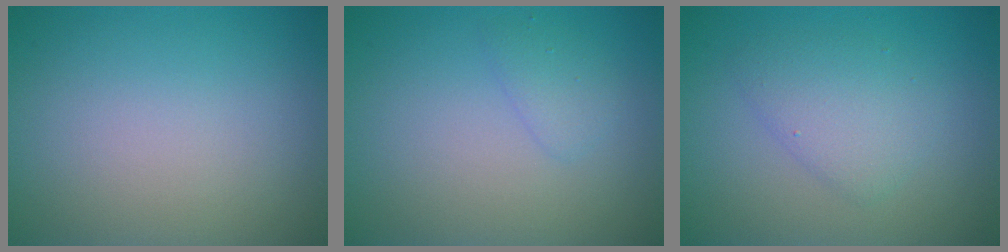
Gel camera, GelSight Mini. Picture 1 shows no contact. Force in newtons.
{"total": 1.3, "press": 1.3, "slide": 0.0}
{"total": 2.9, "press": 2.9, "slide": 0.2}